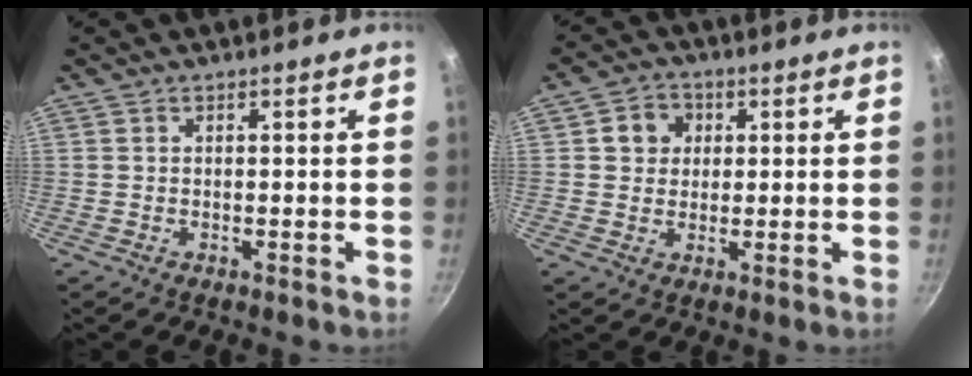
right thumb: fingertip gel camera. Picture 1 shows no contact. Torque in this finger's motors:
{"motor_torque": [-0.03, 0.03, 0.03, 0.03, 0.04]}